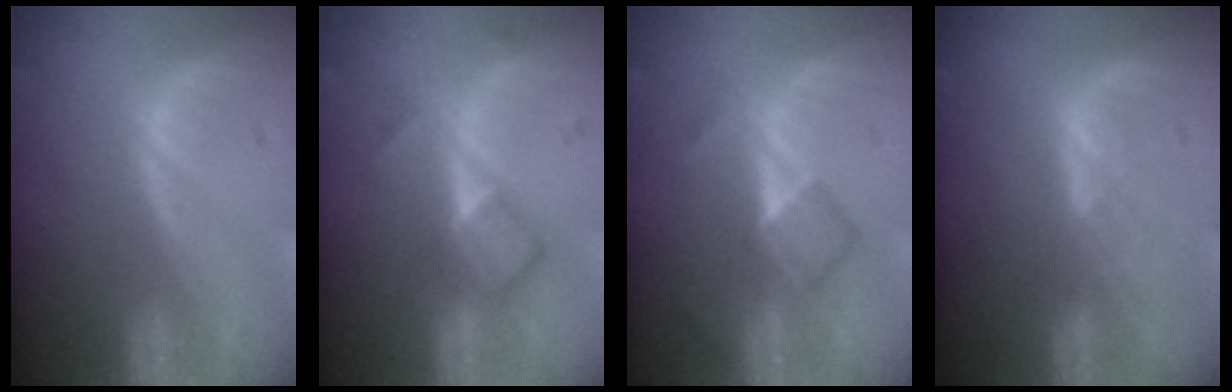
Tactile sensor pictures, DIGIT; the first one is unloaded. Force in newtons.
{"total": 5.0, "press": 4.8, "slide": 1.3}
{"total": 5.3, "press": 4.7, "slide": 2.4}
{"total": 1.6, "press": 1.6, "slide": 0.3}